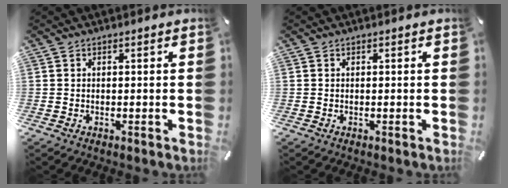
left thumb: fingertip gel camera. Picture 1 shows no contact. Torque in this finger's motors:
{"motor_torque": [-0.02, 0.00, 0.00, 0.10, 0.00]}